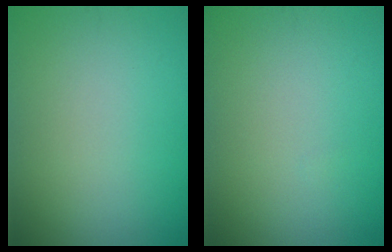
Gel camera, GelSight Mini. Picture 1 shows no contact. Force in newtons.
{"total": 0.0}